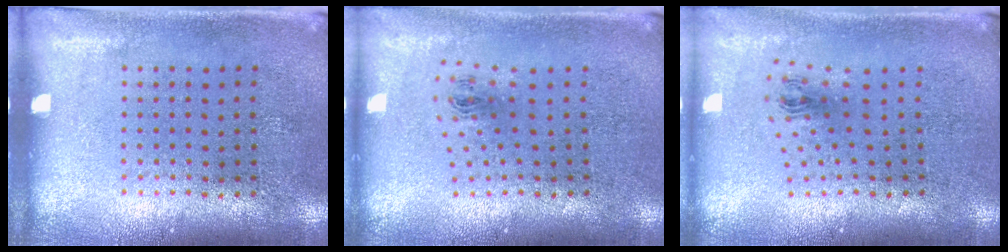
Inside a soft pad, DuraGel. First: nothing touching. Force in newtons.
{"total": 1.0, "press": 0.4, "slide": 0.9}
{"total": 1.0, "press": 0.4, "slide": 0.9}